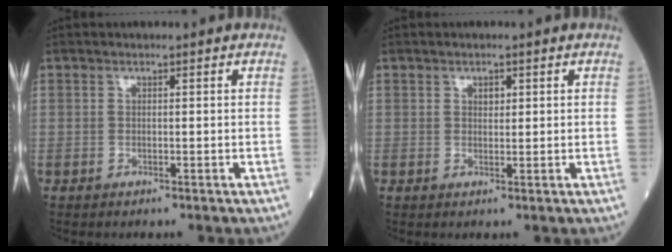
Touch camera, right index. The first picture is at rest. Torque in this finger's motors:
{"motor_torque": [0.00, 0.01, 0.00, 0.02]}